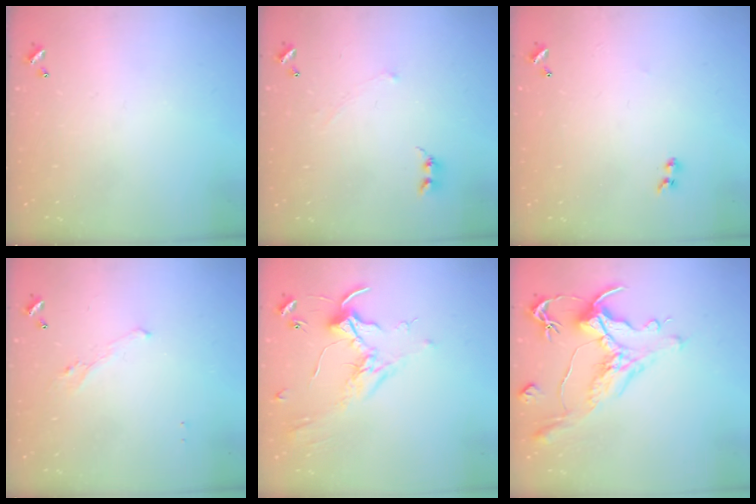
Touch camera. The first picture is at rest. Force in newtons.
{"total": 0.6, "press": 0.3, "slide": 0.5}
{"total": 1.9, "press": 1.7, "slide": 0.9}
{"total": 0.8, "press": 0.4, "slide": 0.7}
{"total": 1.7, "press": 1.6, "slide": 0.5}
{"total": 1.5, "press": 0.4, "slide": 1.5}